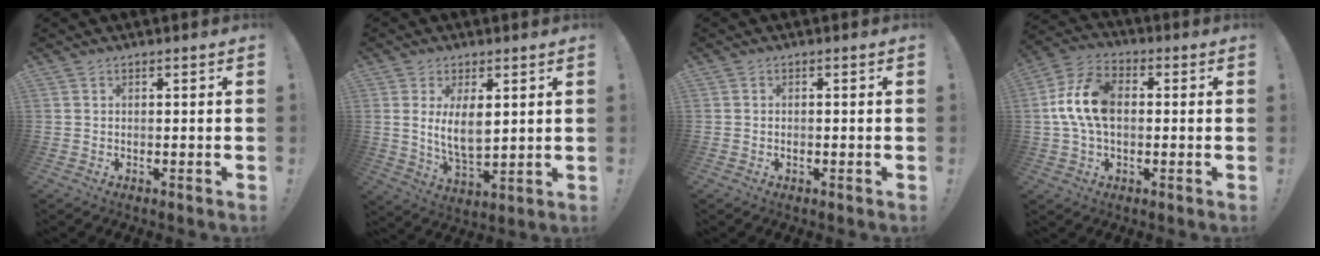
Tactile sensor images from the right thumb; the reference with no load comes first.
{"total": 9.2, "force": [2.4, 4.8, 7.5], "torque": [-0.142, -0.015, 0.040]}
{"total": 0.7, "force": [-0.6, 0.1, 0.3], "torque": [-0.007, 0.001, -0.010]}
{"total": 13.8, "force": [0.7, 8.6, 10.7], "torque": [-0.203, 0.009, 0.015]}